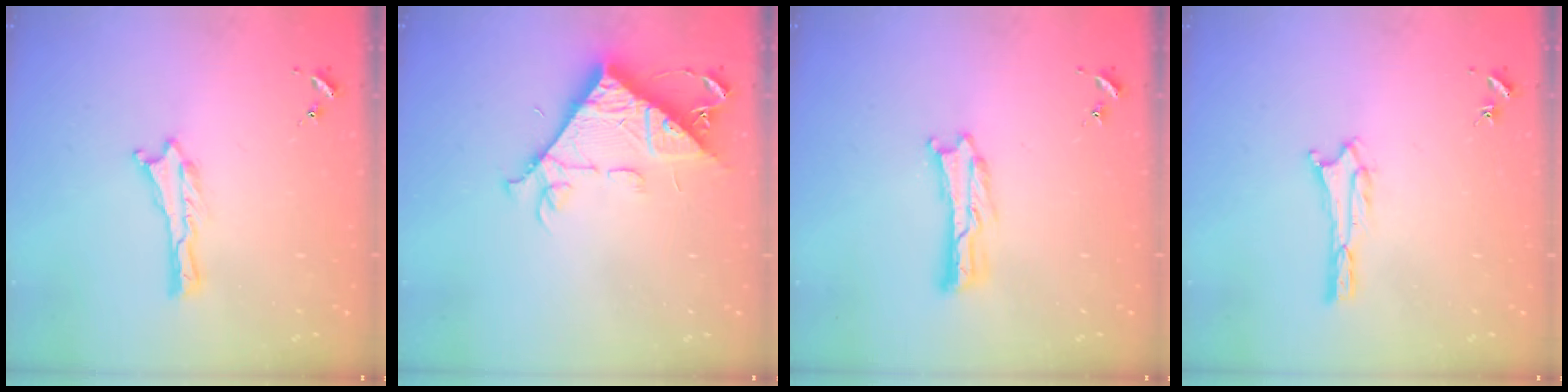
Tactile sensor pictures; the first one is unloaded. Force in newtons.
{"total": 9.8, "press": 9.7, "slide": 1.2}
{"total": 0.8, "press": 0.8, "slide": 0.2}
{"total": 1.6, "press": 1.6, "slide": 0.2}